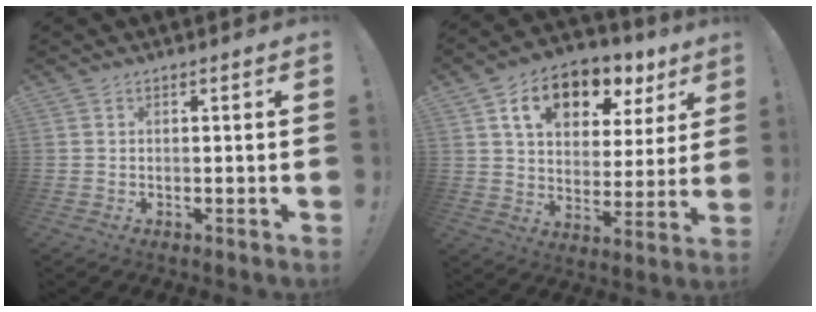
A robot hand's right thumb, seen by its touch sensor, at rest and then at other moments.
{"total": 15.1, "force": [8.4, 9.2, 8.6], "torque": [-0.137, -0.035, 0.150]}